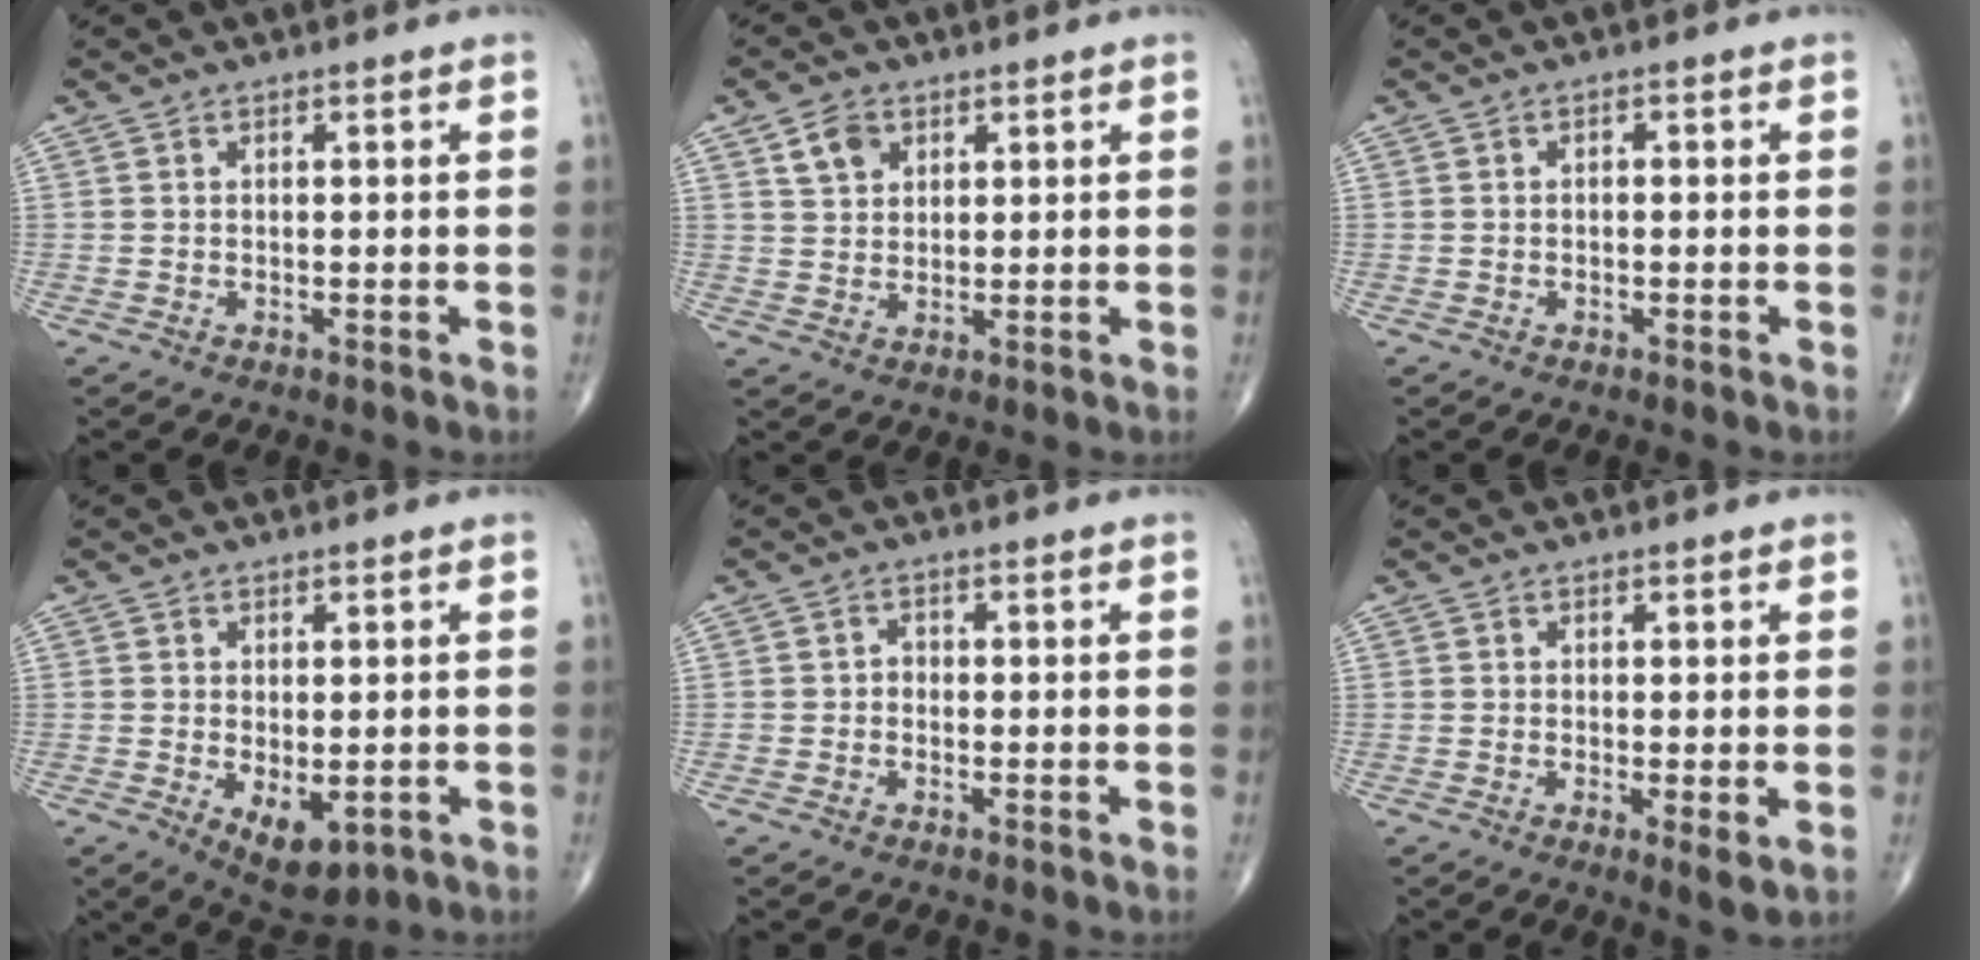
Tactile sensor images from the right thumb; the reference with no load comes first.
{"total": 4.7, "force": [2.3, 3.4, 2.3], "torque": [-0.026, -0.010, 0.044]}
{"total": 0.6, "force": [-0.2, 0.4, 0.4], "torque": [-0.001, 0.005, -0.008]}
{"total": 6.8, "force": [-1.7, 3.6, 5.6], "torque": [-0.078, -0.010, -0.010]}
{"total": 1.4, "force": [-0.5, 1.2, 0.6], "torque": [0.003, 0.007, -0.014]}
{"total": 2.8, "force": [-0.3, 0.7, 2.7], "torque": [-0.047, -0.012, -0.008]}